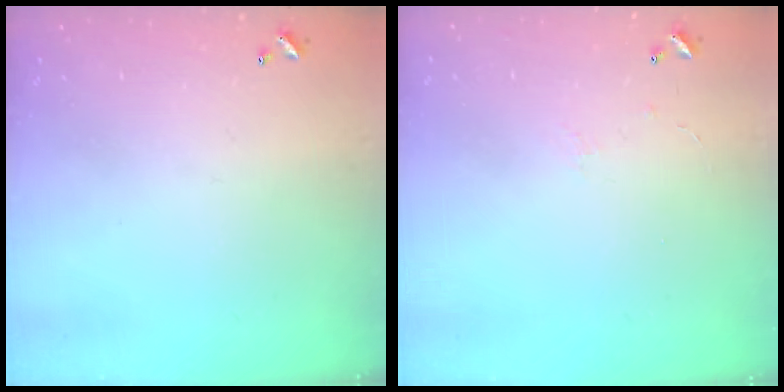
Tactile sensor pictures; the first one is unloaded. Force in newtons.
{"total": 0.9, "press": 0.7, "slide": 0.5}